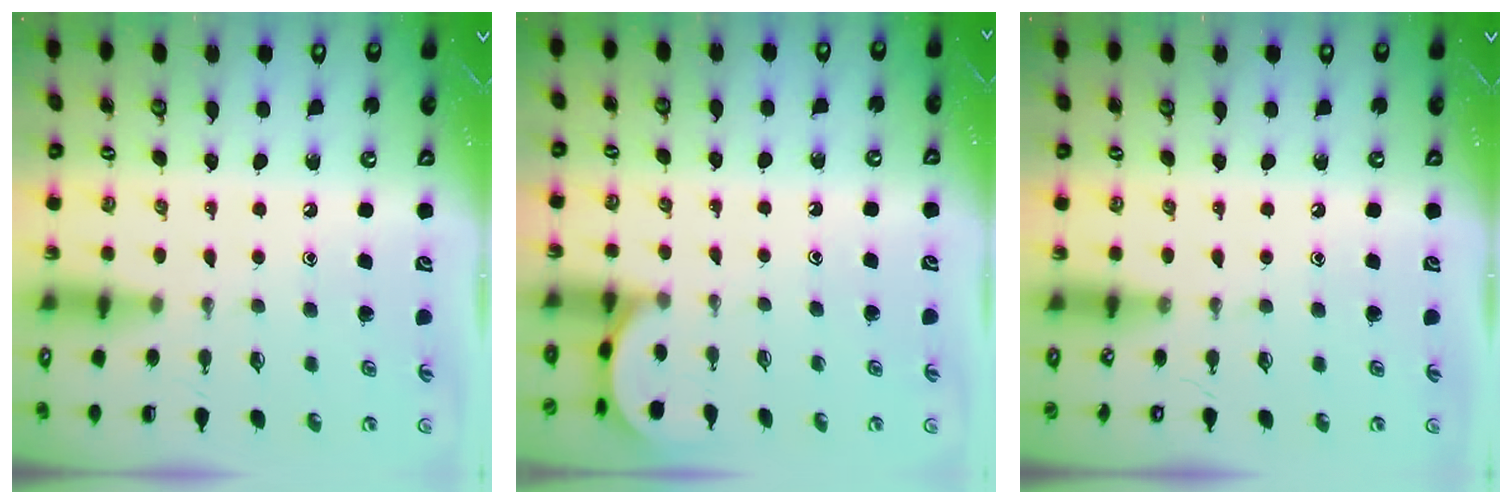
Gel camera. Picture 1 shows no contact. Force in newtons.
{"total": 2.0, "press": 2.0, "slide": 0.2}
{"total": 0.0}